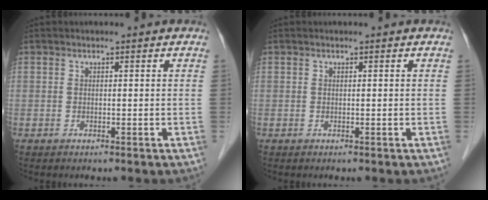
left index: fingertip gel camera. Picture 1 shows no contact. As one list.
[{"total": 0.0}]